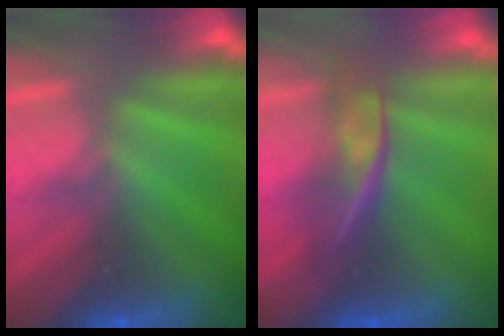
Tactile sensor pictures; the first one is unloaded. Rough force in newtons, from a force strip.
{"total": 2.4}